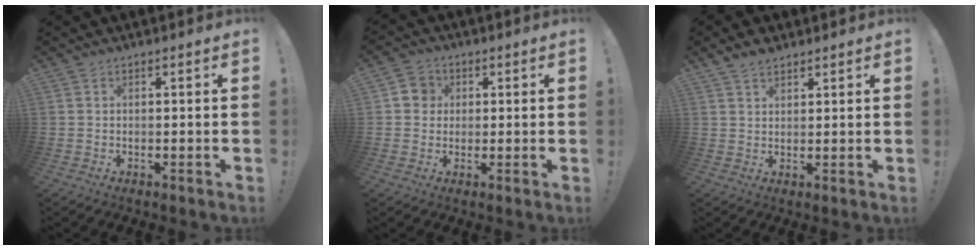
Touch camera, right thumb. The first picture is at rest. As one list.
[{"total": 5.5, "force": [0.9, 5.1, 1.7], "torque": [-0.022, 0.005, 0.017]}, {"total": 3.6, "force": [2.9, 1.7, 1.1], "torque": [-0.022, -0.015, 0.055]}]